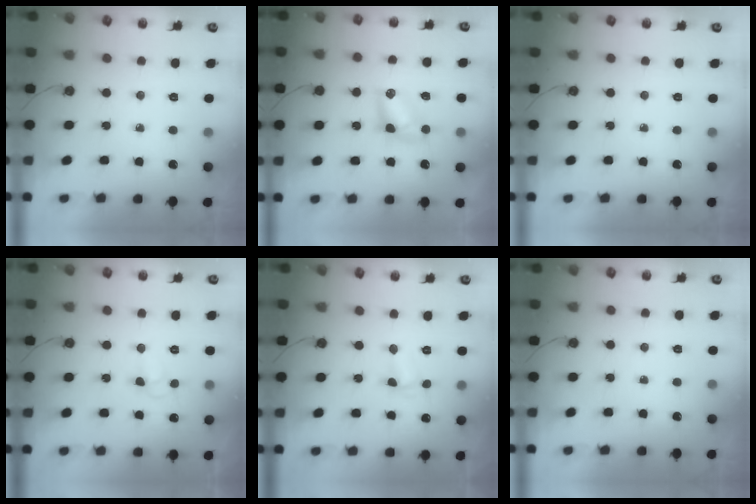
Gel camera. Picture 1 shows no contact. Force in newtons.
{"total": 5.9, "press": 5.9, "slide": 0.5}
{"total": 0.0}
{"total": 5.0, "press": 5.0, "slide": 0.7}
{"total": 2.5, "press": 2.5, "slide": 0.5}
{"total": 0.0}